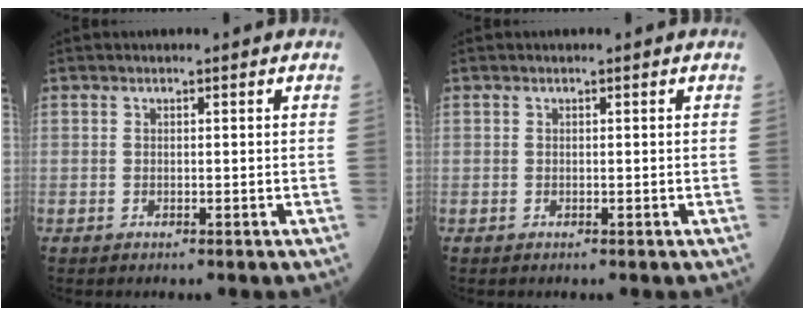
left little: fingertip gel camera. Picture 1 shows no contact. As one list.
[{"total": 0.0}]